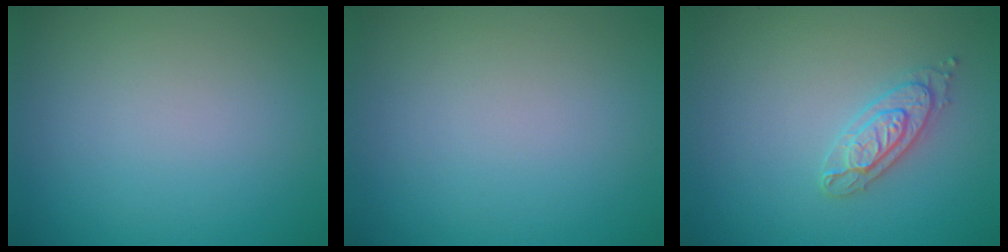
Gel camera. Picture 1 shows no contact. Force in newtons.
{"total": 0.0}
{"total": 2.5, "press": 2.4, "slide": 0.2}